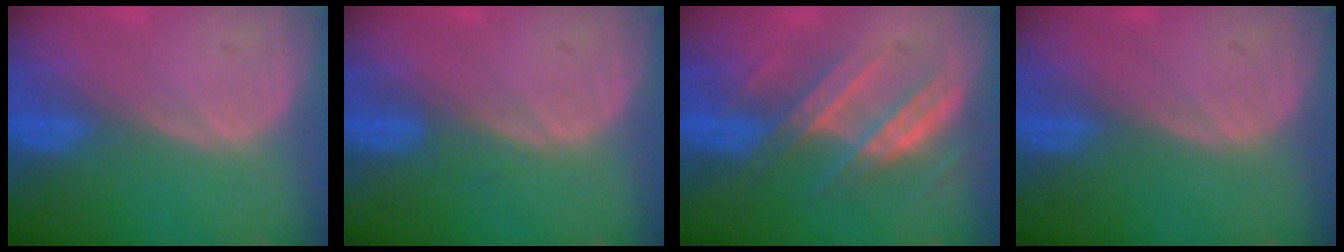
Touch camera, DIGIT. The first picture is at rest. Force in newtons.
{"total": 0.6, "press": 0.6, "slide": 0.2}
{"total": 7.2, "press": 7.1, "slide": 1.4}
{"total": 0.0}